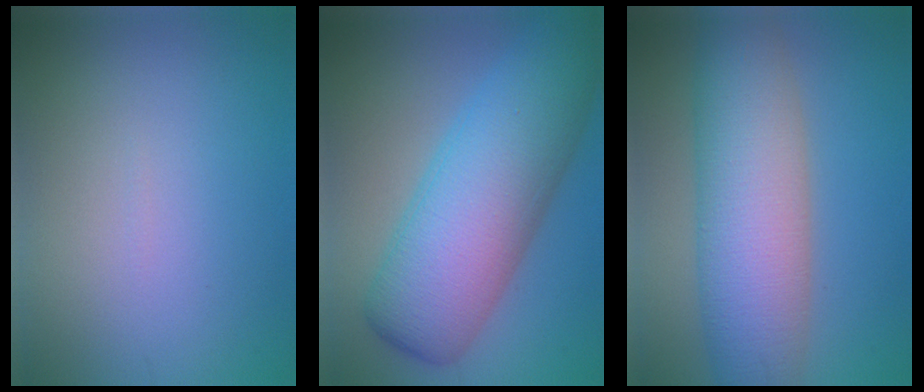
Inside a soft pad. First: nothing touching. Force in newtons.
{"total": 11.5, "press": 11.5, "slide": 0.1}
{"total": 9.8, "press": 9.8, "slide": 0.1}